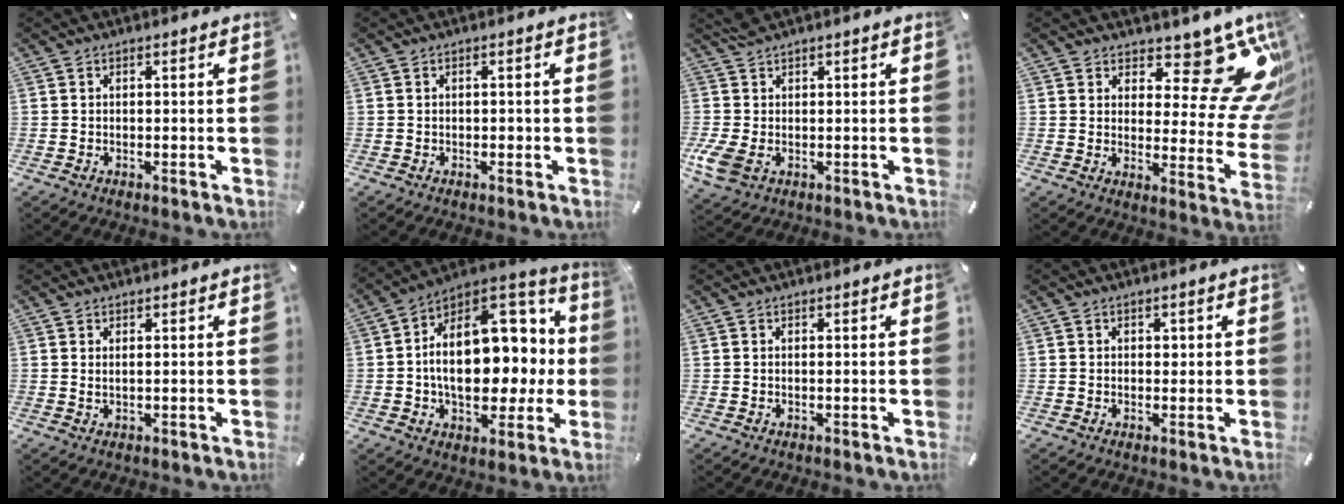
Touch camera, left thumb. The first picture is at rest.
{"total": 0.7, "force": [-0.2, 0.4, 0.6], "torque": [-0.010, 0.002, -0.005]}
{"total": 6.3, "force": [0.1, 4.4, 4.5], "torque": [-0.109, -0.002, 0.005]}
{"total": 15.8, "force": [9.7, 6.7, 10.5], "torque": [-0.121, -0.086, 0.160]}
{"total": 1.1, "force": [0.4, 0.2, 1.0], "torque": [-0.020, -0.001, 0.007]}
{"total": 22.7, "force": [1.8, 14.6, 17.3], "torque": [-0.259, -0.017, 0.042]}
{"total": 0.0}
{"total": 1.0, "force": [0.2, 0.9, 0.2], "torque": [0.002, 0.002, 0.001]}